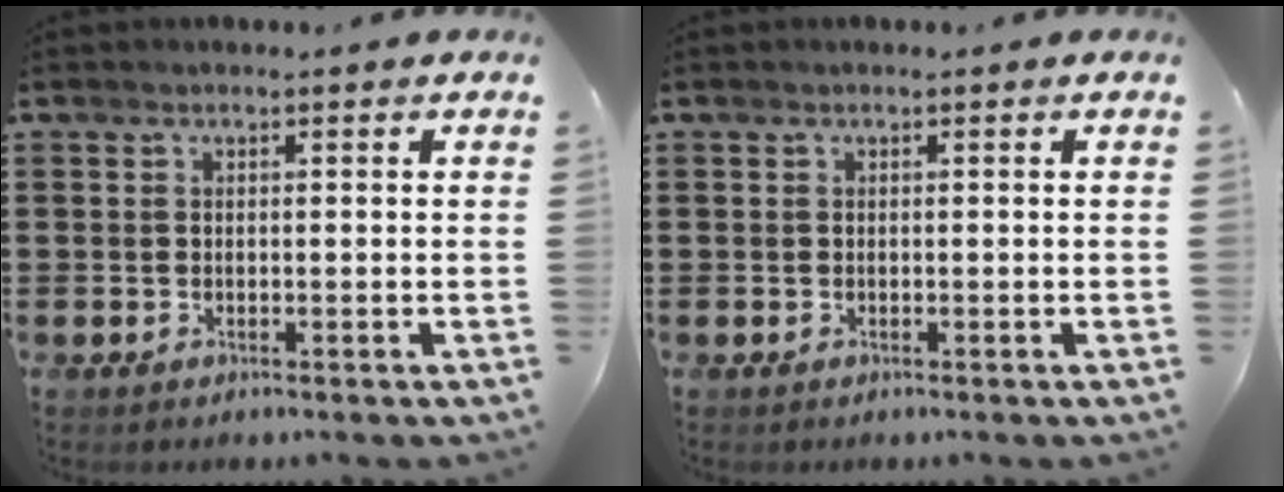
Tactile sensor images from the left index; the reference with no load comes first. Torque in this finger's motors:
{"motor_torque": [0.00, 0.00, 0.00, 0.00]}